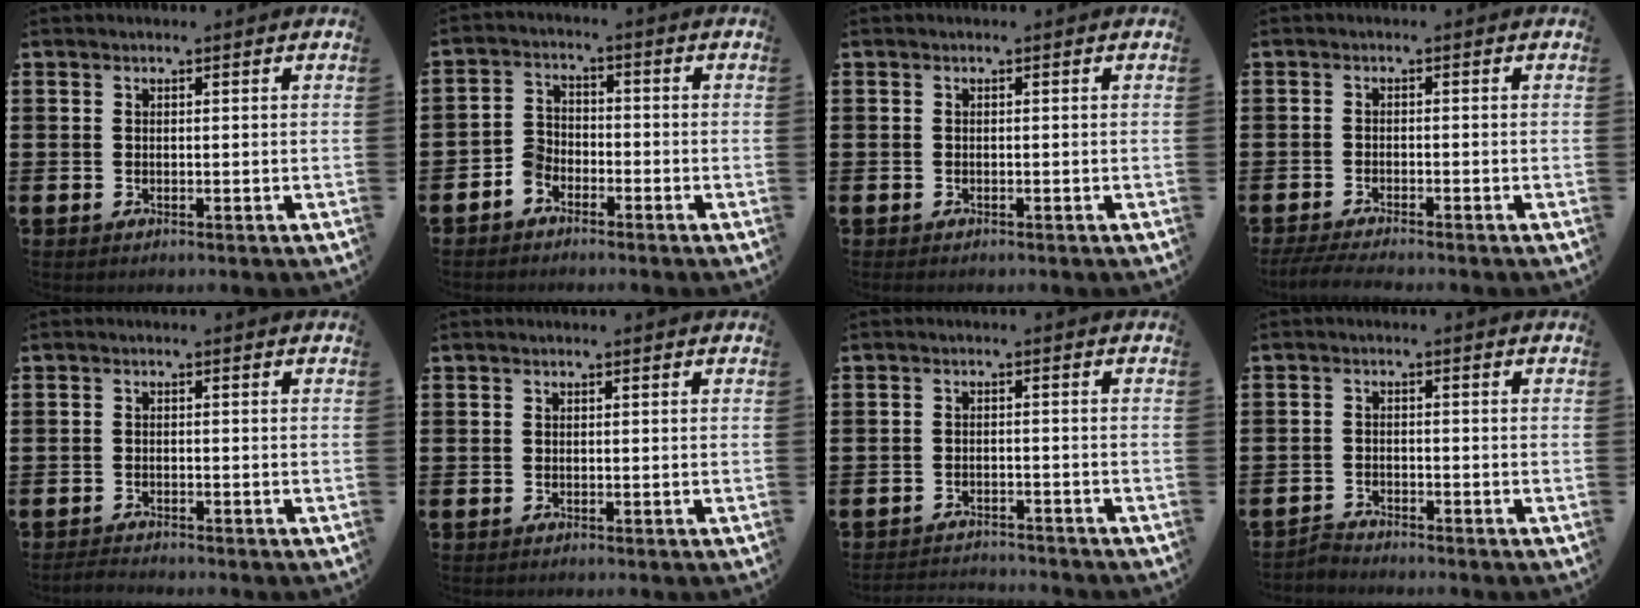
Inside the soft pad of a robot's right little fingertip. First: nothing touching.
{"total": 3.7, "force": [-2.7, 2.3, 1.0], "torque": [-0.020, 0.013, -0.053]}
{"total": 0.0}
{"total": 1.9, "force": [-1.7, 0.0, 0.9], "torque": [-0.021, 0.001, -0.035]}
{"total": 1.2, "force": [-1.2, 0.1, 0.1], "torque": [-0.005, 0.001, -0.024]}
{"total": 0.0}
{"total": 2.2, "force": [-2.2, 0.0, -0.2], "torque": [-0.003, 0.003, -0.048]}
{"total": 1.9, "force": [-1.9, 0.1, -0.2], "torque": [-0.002, 0.004, -0.040]}